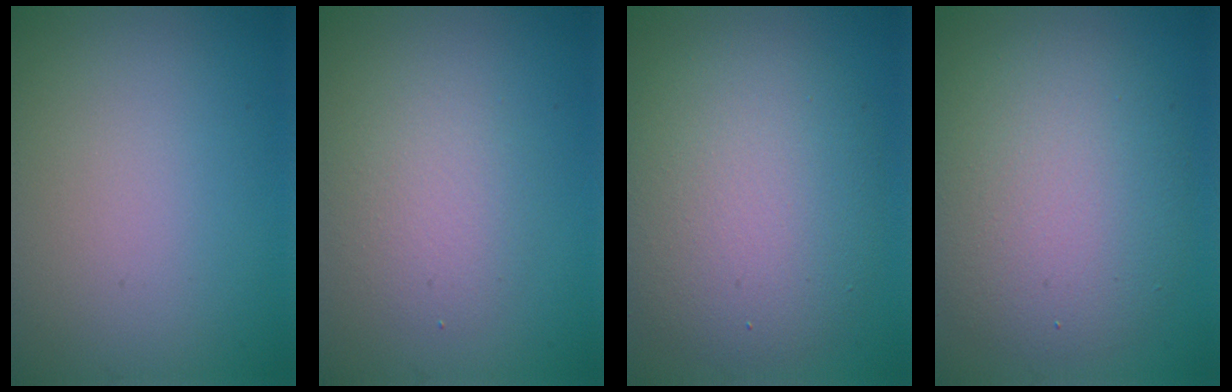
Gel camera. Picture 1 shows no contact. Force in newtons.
{"total": 2.8, "press": 2.8, "slide": 0.3}
{"total": 7.8, "press": 7.8, "slide": 0.3}
{"total": 7.6, "press": 7.6, "slide": 0.6}